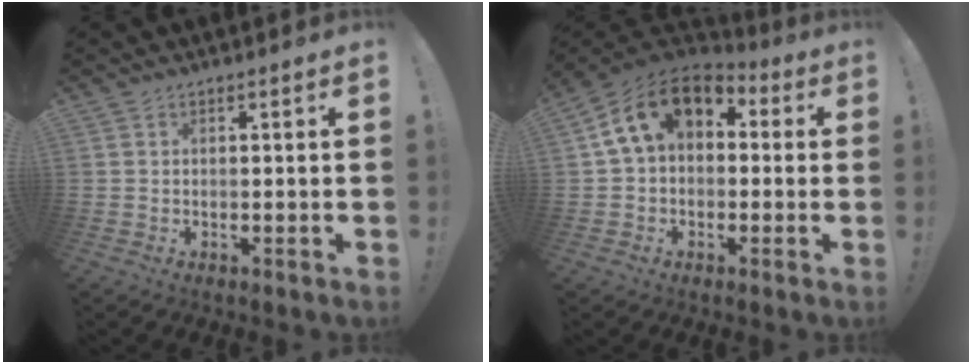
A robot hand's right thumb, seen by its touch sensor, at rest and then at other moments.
{"total": 15.1, "force": [5.1, 9.5, 10.5], "torque": [-0.178, -0.001, 0.092]}